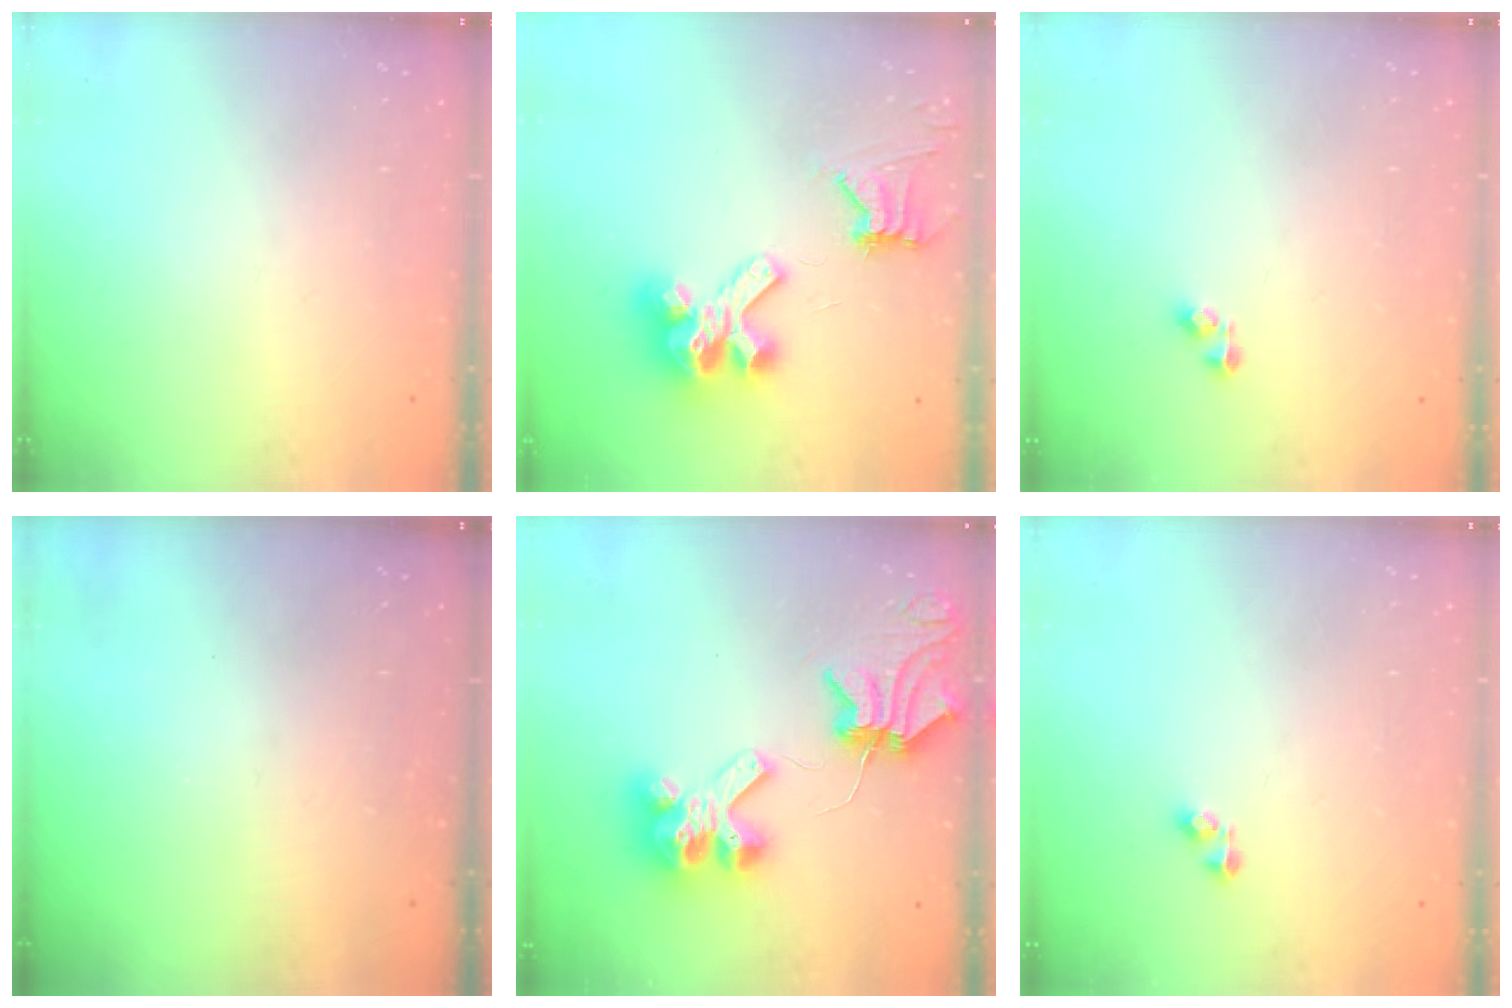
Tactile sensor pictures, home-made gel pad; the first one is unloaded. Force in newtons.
{"total": 11.8, "press": 11.7, "slide": 1.4}
{"total": 2.7, "press": 2.7, "slide": 0.4}
{"total": 0.0}
{"total": 10.0, "press": 9.9, "slide": 1.6}
{"total": 2.7, "press": 2.7, "slide": 0.4}